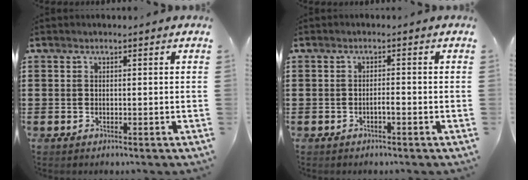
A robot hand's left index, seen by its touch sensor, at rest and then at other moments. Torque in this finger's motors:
{"motor_torque": [0.04, 0.08, 0.00, 0.02]}